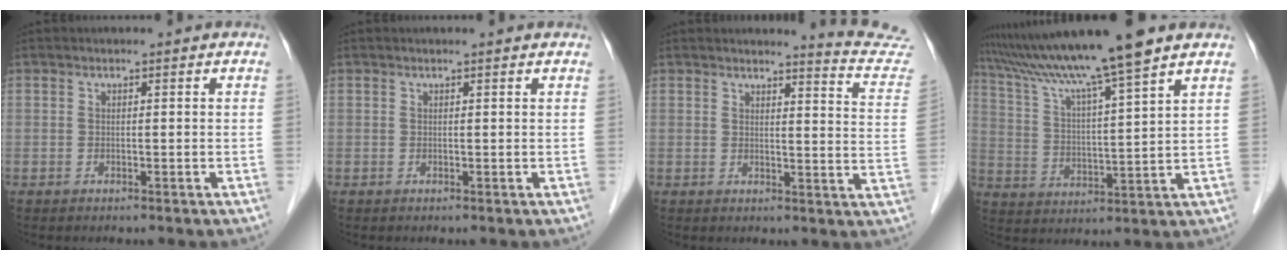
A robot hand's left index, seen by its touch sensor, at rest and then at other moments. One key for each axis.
{"total": 1.1, "fx": 1.1, "fy": 0.0, "fz": 0.3, "tx": -0.013, "ty": 0.006, "tz": 0.012}
{"total": 9.6, "fx": 9.5, "fy": -1.0, "fz": 0.3, "tx": -0.006, "ty": -0.092, "tz": 0.085}
{"total": 15.3, "fx": 12.3, "fy": -1.5, "fz": 9.0, "tx": -0.164, "ty": 0.012, "tz": 0.209}